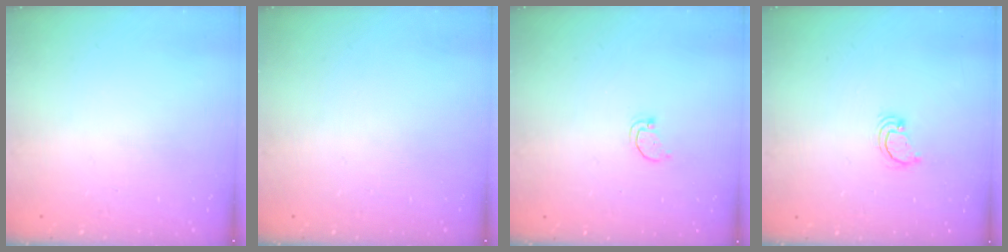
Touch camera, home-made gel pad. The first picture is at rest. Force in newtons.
{"total": 0.0}
{"total": 1.8, "press": 1.8, "slide": 0.1}
{"total": 2.6, "press": 2.6, "slide": 0.3}